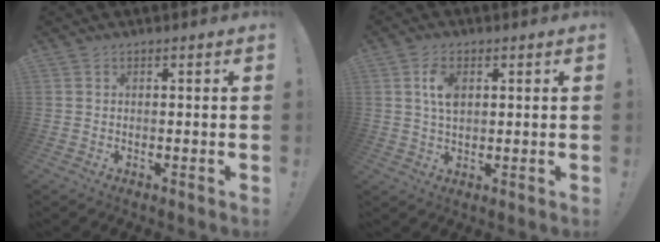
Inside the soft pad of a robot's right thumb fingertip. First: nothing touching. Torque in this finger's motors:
{"motor_torque": [0.02, 0.16, 0.62, -0.05, 0.21]}